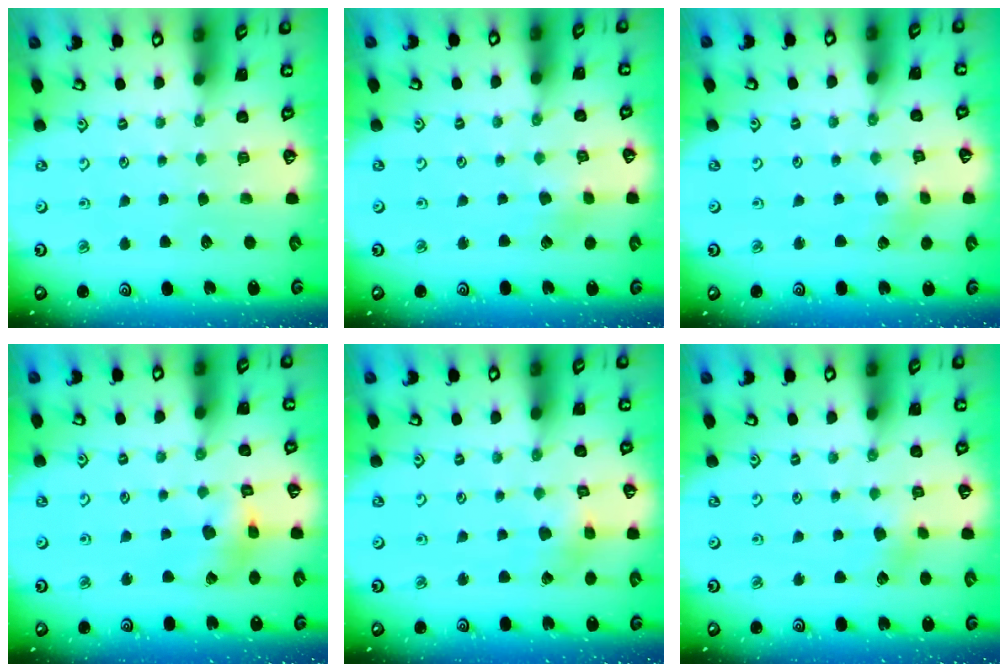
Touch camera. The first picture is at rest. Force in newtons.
{"total": 1.3, "press": 1.3, "slide": 0.1}
{"total": 2.3, "press": 2.3, "slide": 0.4}
{"total": 6.3, "press": 6.2, "slide": 0.7}
{"total": 2.8, "press": 2.8, "slide": 0.1}
{"total": 2.7, "press": 2.7, "slide": 0.4}